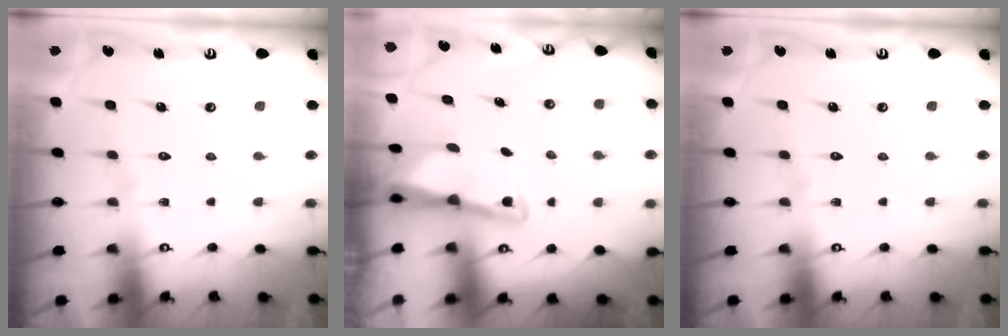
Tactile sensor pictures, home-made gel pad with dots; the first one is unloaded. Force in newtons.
{"total": 2.9, "press": 2.9, "slide": 0.3}
{"total": 0.0}